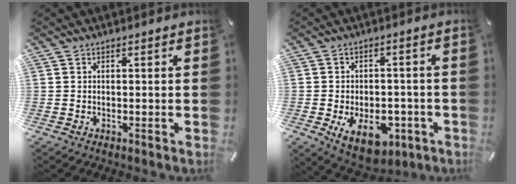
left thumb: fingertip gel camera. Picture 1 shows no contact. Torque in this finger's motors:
{"motor_torque": [-0.42, 1.68, 0.26, 0.04, 0.10]}